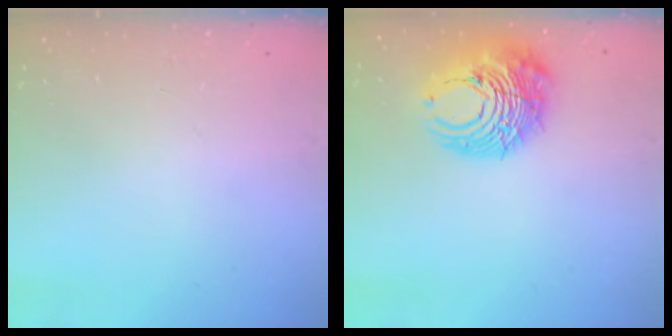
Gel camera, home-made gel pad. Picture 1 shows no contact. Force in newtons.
{"total": 12.0, "press": 11.9, "slide": 1.5}